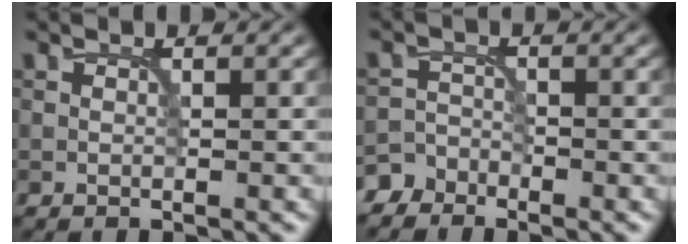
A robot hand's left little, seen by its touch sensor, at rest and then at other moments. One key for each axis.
{"total": 3.2, "fx": -2.9, "fy": 1.3, "fz": -0.1, "tx": 0.004, "ty": 0.002, "tz": -0.052}